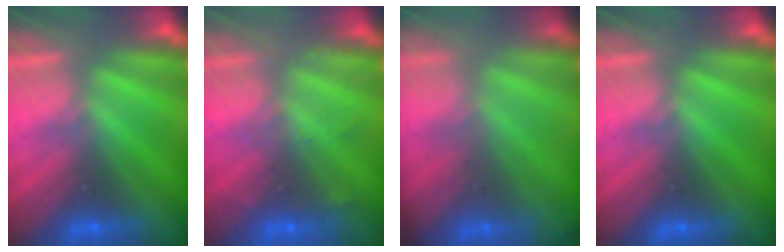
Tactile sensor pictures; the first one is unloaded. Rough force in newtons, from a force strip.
{"total": 2.3}
{"total": 6.9}
{"total": 0.0}